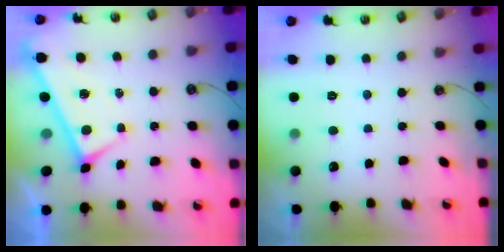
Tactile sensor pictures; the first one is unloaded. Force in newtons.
{"total": 0.0}